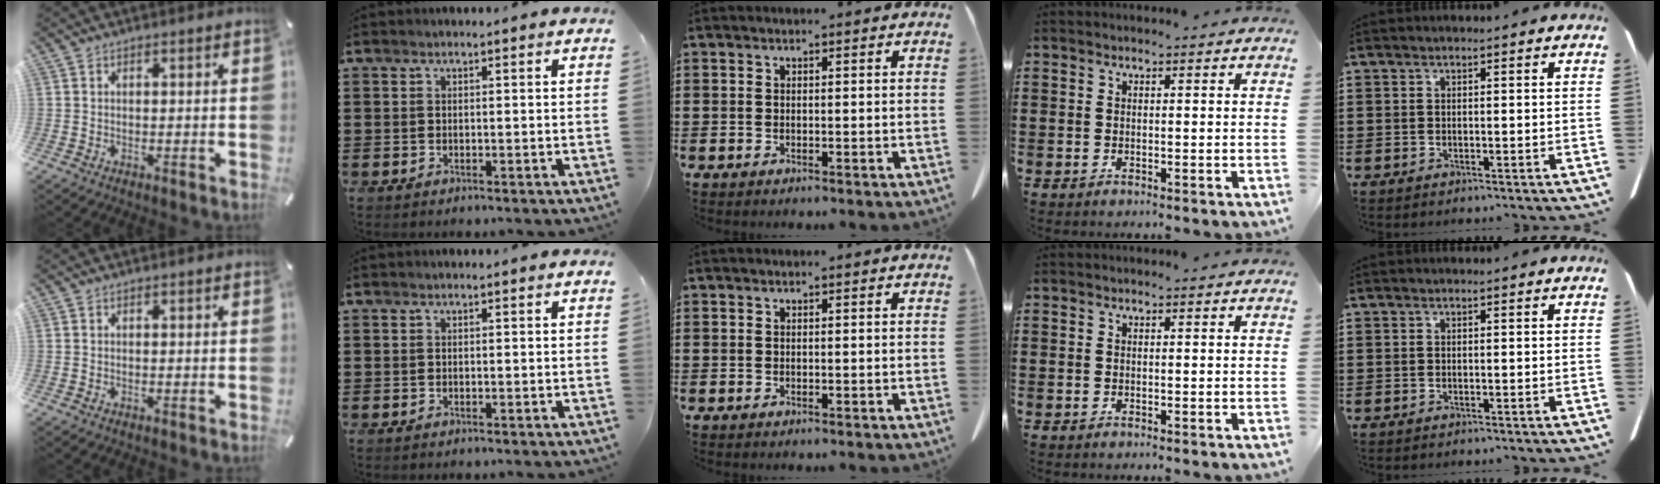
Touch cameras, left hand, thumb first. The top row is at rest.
{}